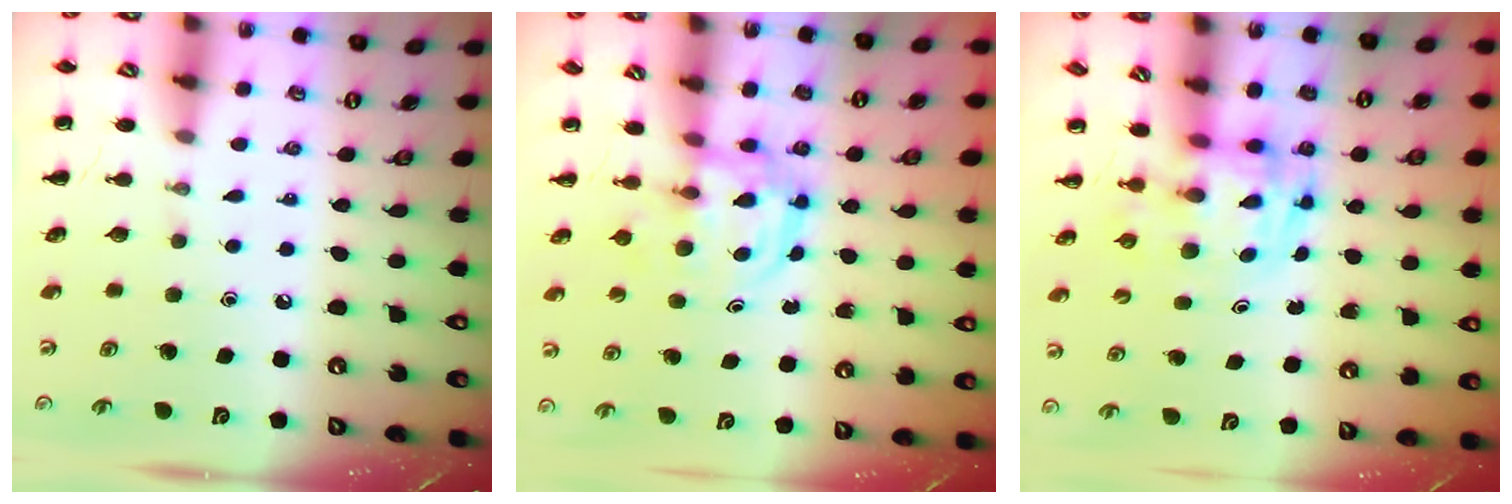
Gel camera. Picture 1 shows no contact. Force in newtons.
{"total": 3.3, "press": 3.3, "slide": 0.4}
{"total": 3.4, "press": 3.4, "slide": 0.6}